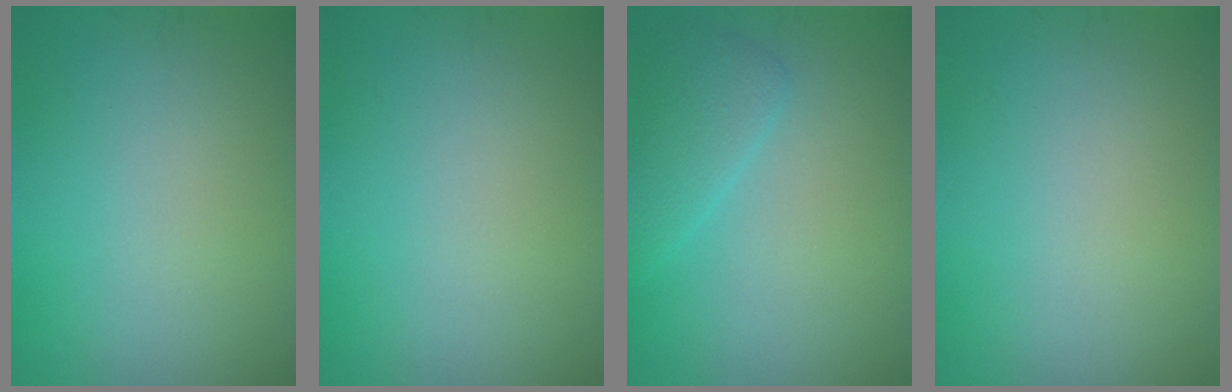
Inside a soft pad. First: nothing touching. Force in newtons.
{"total": 0.0}
{"total": 2.6, "press": 2.6, "slide": 0.1}
{"total": 0.0}